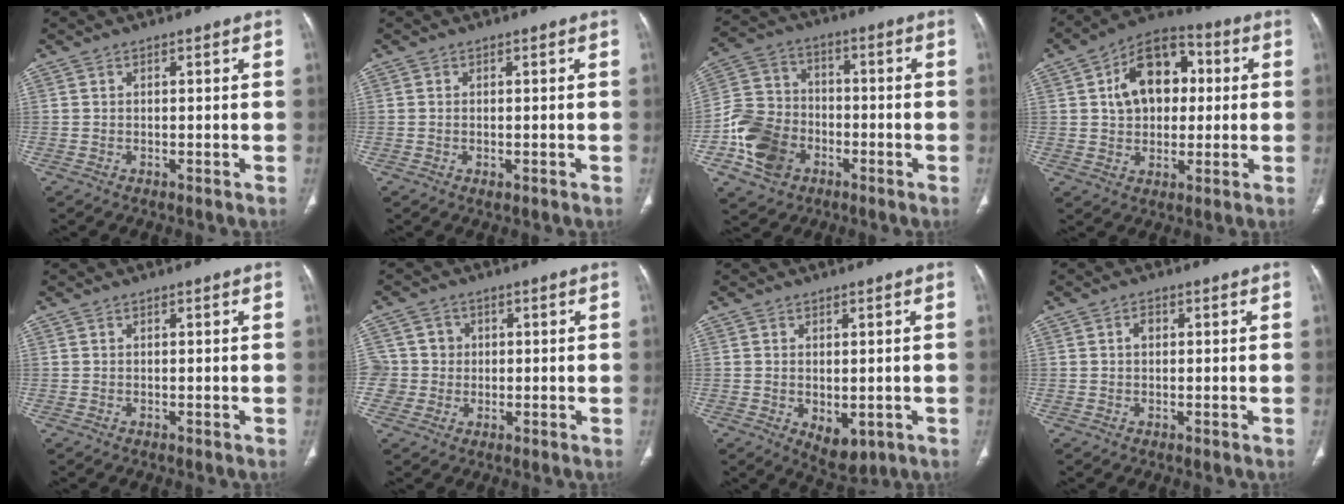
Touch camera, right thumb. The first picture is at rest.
{"total": 1.0, "force": [-0.3, 0.6, 0.7], "torque": [-0.016, -0.003, -0.002]}
{"total": 13.0, "force": [-5.0, 10.3, 6.2], "torque": [-0.100, 0.028, -0.094]}
{"total": 14.7, "force": [2.5, 10.1, 10.4], "torque": [-0.125, 0.018, 0.031]}
{"total": 0.0}
{"total": 5.6, "force": [0.0, 5.6, 0.3], "torque": [0.027, 0.014, -0.002]}
{"total": 5.6, "force": [-1.2, 3.4, 4.3], "torque": [-0.056, -0.009, -0.002]}
{"total": 1.7, "force": [0.3, 1.3, 1.1], "torque": [-0.012, 0.006, 0.001]}